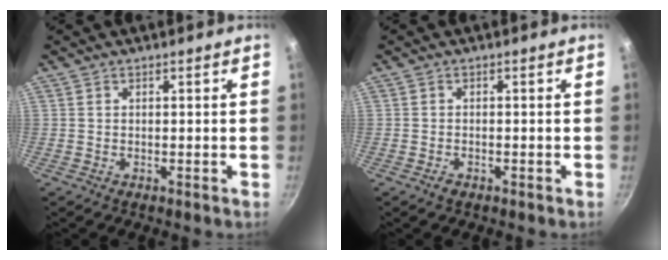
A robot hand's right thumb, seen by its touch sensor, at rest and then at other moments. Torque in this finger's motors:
{"motor_torque": [-0.43, -0.31, -0.46, 0.10, 0.04]}